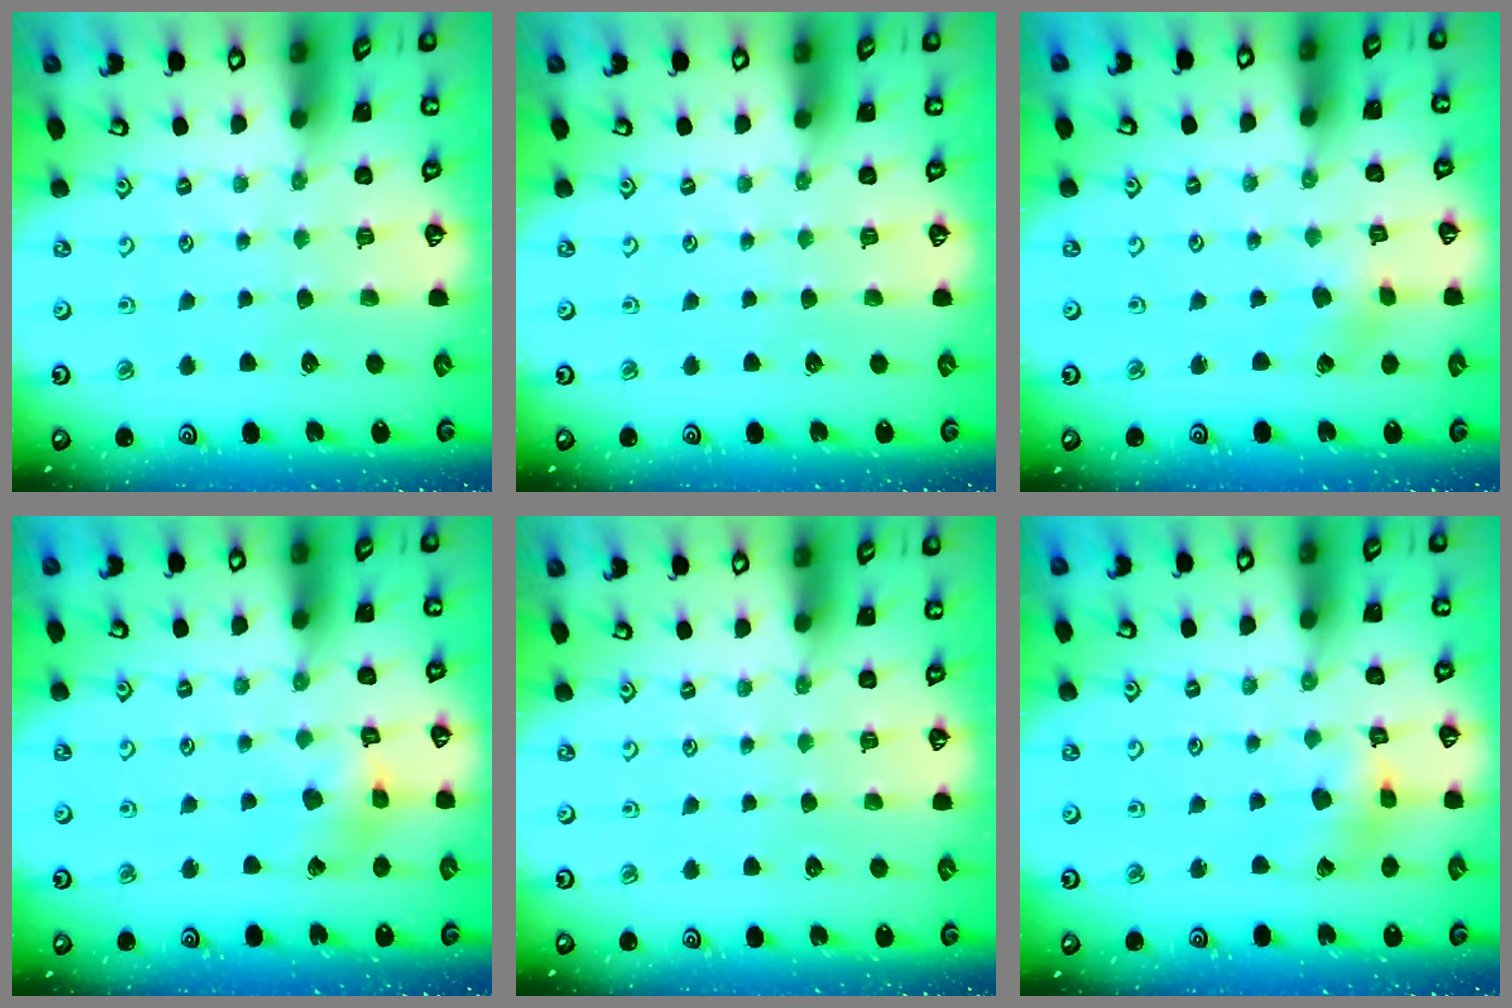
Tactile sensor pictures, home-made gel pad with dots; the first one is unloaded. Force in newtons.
{"total": 0.0}
{"total": 1.9, "press": 1.9, "slide": 0.2}
{"total": 6.1, "press": 6.0, "slide": 0.5}
{"total": 0.0}
{"total": 5.3, "press": 5.3, "slide": 0.5}